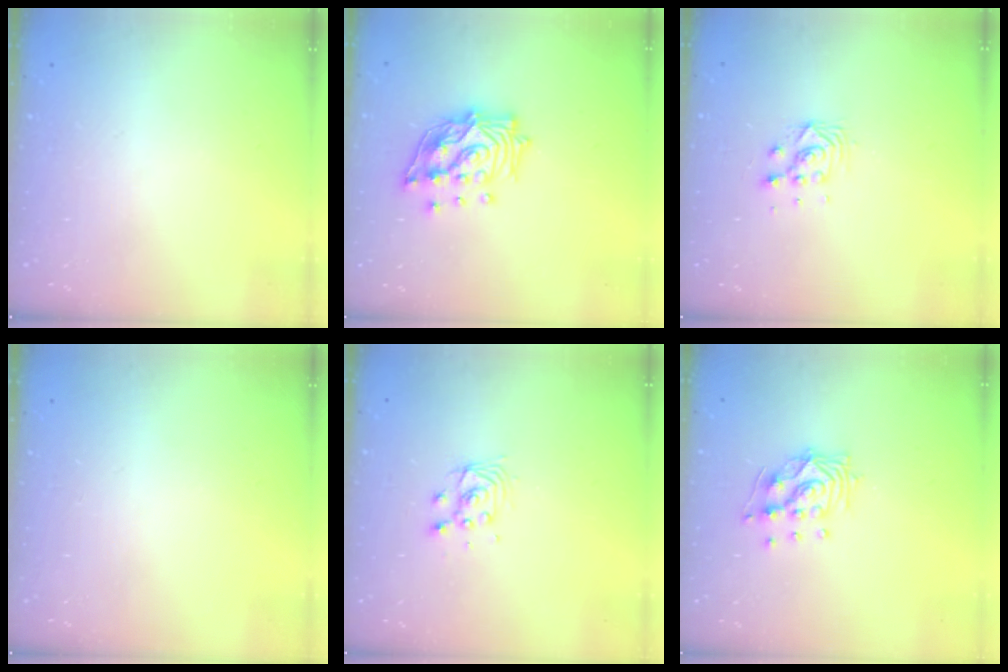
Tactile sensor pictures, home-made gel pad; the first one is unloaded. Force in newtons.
{"total": 17.3, "press": 17.1, "slide": 2.3}
{"total": 6.2, "press": 6.2, "slide": 0.2}
{"total": 0.0}
{"total": 5.3, "press": 5.3, "slide": 0.4}
{"total": 11.0, "press": 11.0, "slide": 0.9}